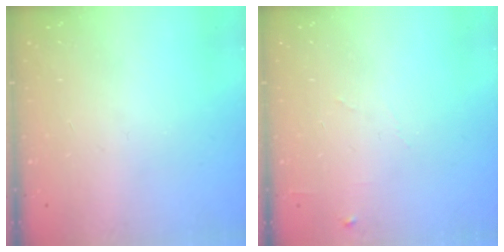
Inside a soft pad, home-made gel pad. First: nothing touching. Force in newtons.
{"total": 4.6, "press": 4.6, "slide": 0.6}